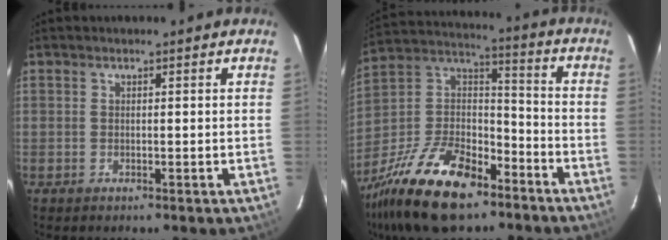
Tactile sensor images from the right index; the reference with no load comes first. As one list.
[{"total": 25.0, "force": [-16.2, 12.2, 14.6], "torque": [-0.314, 0.004, -0.277]}]